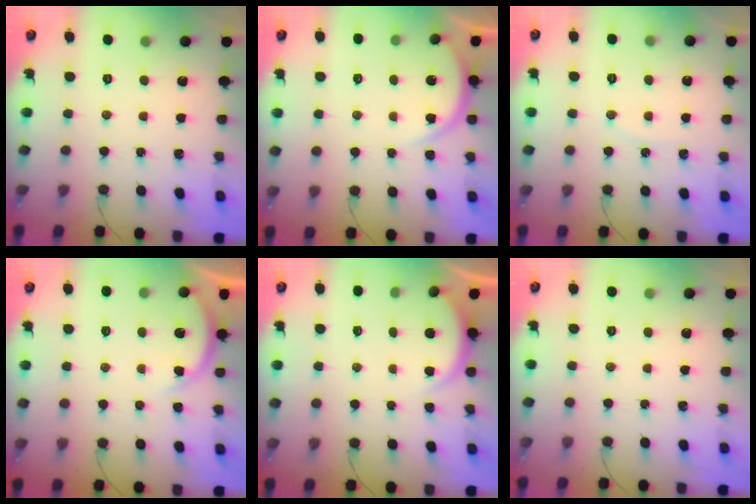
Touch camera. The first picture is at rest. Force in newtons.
{"total": 5.2, "press": 5.1, "slide": 0.6}
{"total": 3.7, "press": 3.6, "slide": 0.7}
{"total": 3.7, "press": 3.6, "slide": 0.6}
{"total": 1.9, "press": 1.9, "slide": 0.5}
{"total": 0.0}